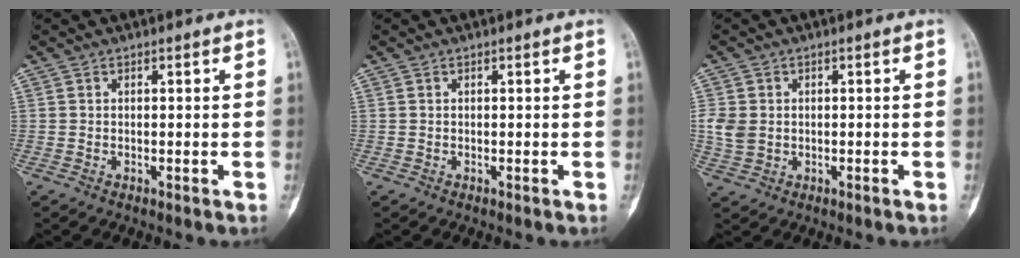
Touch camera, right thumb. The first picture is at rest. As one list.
[{"total": 0.0}, {"total": 4.3, "force": [0.0, 3.5, 2.6], "torque": [-0.051, 0.002, 0.001]}]